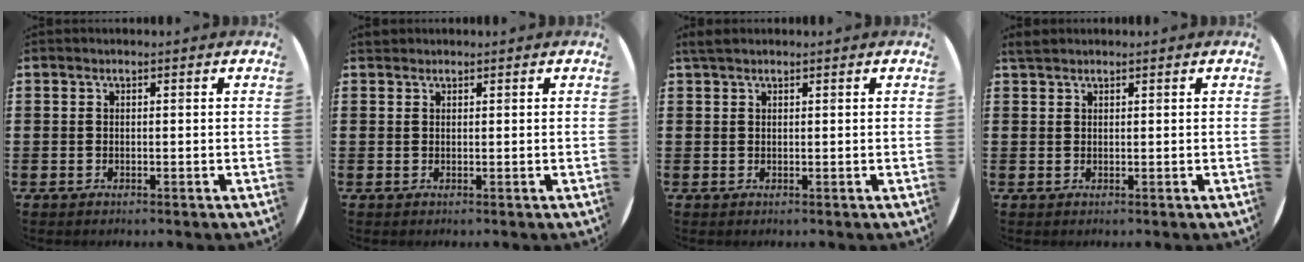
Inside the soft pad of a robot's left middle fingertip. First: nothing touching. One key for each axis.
{"total": 0.6, "fx": 0.6, "fy": 0.2, "fz": -0.1, "tx": 0.009, "ty": 0.000, "tz": 0.010}
{"total": 1.2, "fx": 1.0, "fy": 0.3, "fz": 0.6, "tx": -0.013, "ty": 0.003, "tz": 0.019}
{"total": 1.0, "fx": 1.0, "fy": 0.2, "fz": 0.2, "tx": -0.006, "ty": 0.002, "tz": 0.019}